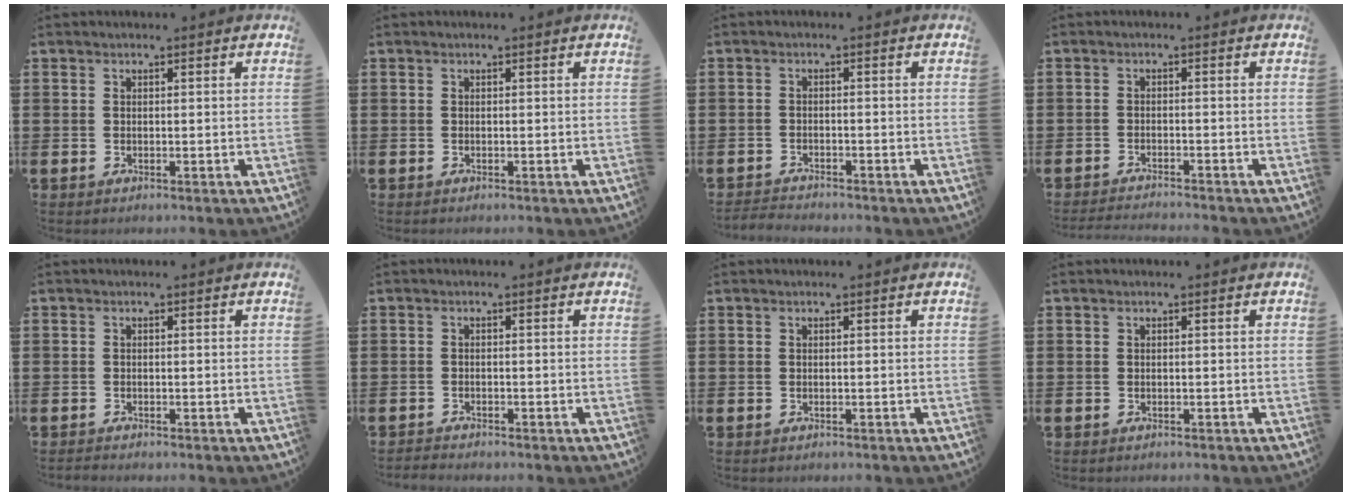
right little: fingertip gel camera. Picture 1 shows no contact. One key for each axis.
{"total": 0.0}
{"total": 1.6, "fx": -1.6, "fy": 0.0, "fz": -0.1, "tx": -0.003, "ty": 0.002, "tz": -0.034}
{"total": 1.5, "fx": -1.5, "fy": -0.2, "fz": 0.1, "tx": -0.003, "ty": 0.002, "tz": -0.029}
{"total": 0.5, "fx": -0.5, "fy": 0.1, "fz": 0.1, "tx": -0.004, "ty": -0.001, "tz": -0.010}
{"total": 1.0, "fx": -1.0, "fy": 0.1, "fz": 0.0, "tx": -0.002, "ty": 0.000, "tz": -0.020}
{"total": 0.0}
{"total": 0.0}